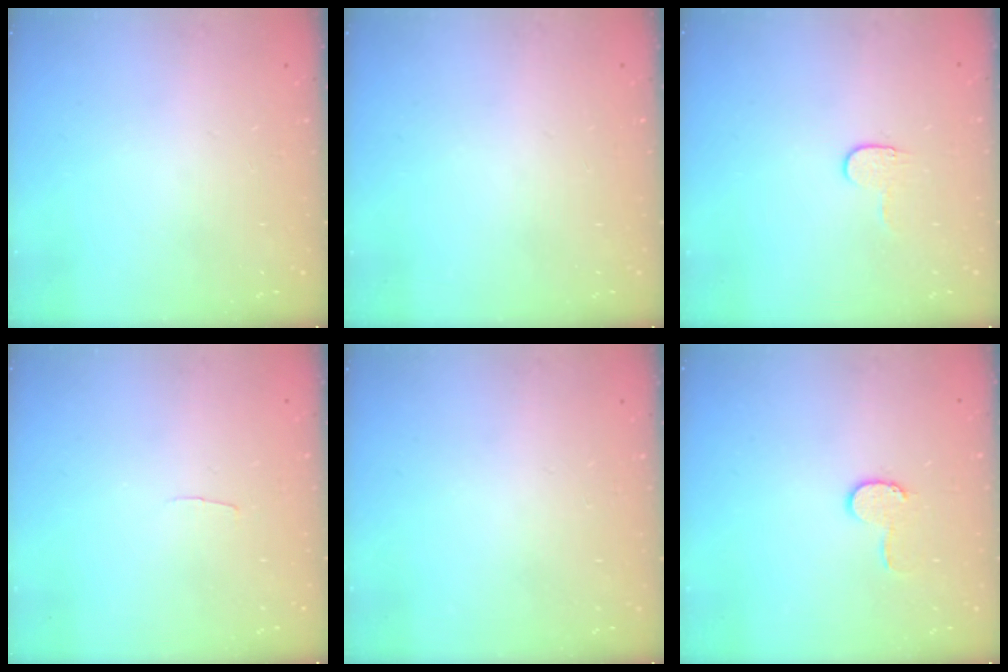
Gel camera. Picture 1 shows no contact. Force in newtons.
{"total": 0.0}
{"total": 3.6, "press": 3.6, "slide": 0.4}
{"total": 2.0, "press": 2.0, "slide": 0.2}
{"total": 0.0}
{"total": 6.9, "press": 6.8, "slide": 0.7}